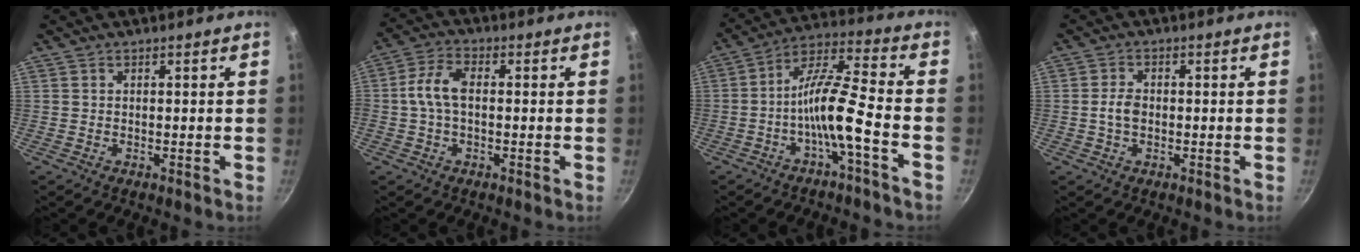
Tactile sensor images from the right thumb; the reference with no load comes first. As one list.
[{"total": 6.7, "force": [0.0, 3.8, 5.5], "torque": [-0.115, 0.026, -0.008]}, {"total": 10.8, "force": [-4.3, 1.9, 9.8], "torque": [-0.186, 0.046, -0.081]}, {"total": 3.3, "force": [-0.4, 2.2, 2.4], "torque": [-0.044, 0.012, -0.010]}]